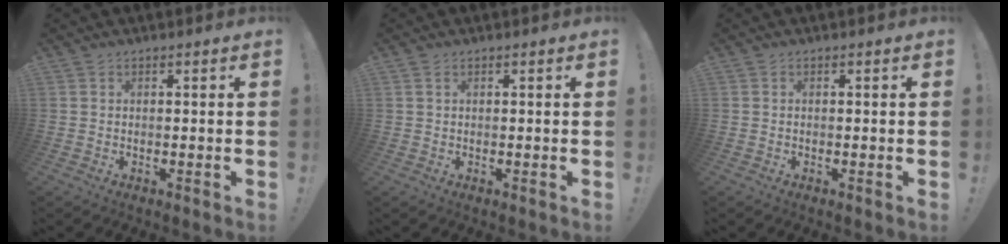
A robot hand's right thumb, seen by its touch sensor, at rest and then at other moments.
{"total": 0.9, "force": [0.6, 0.5, 0.6], "torque": [-0.017, 0.004, 0.012]}
{"total": 0.0}